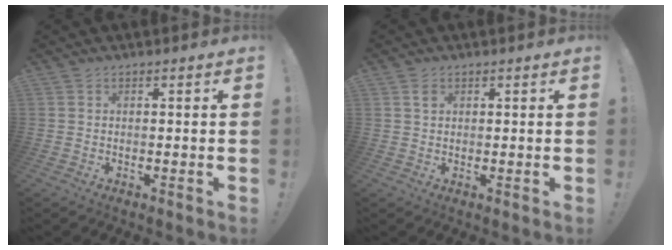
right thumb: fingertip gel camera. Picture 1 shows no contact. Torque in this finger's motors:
{"motor_torque": [0.75, 0.03, 0.22, -0.42, 0.08]}